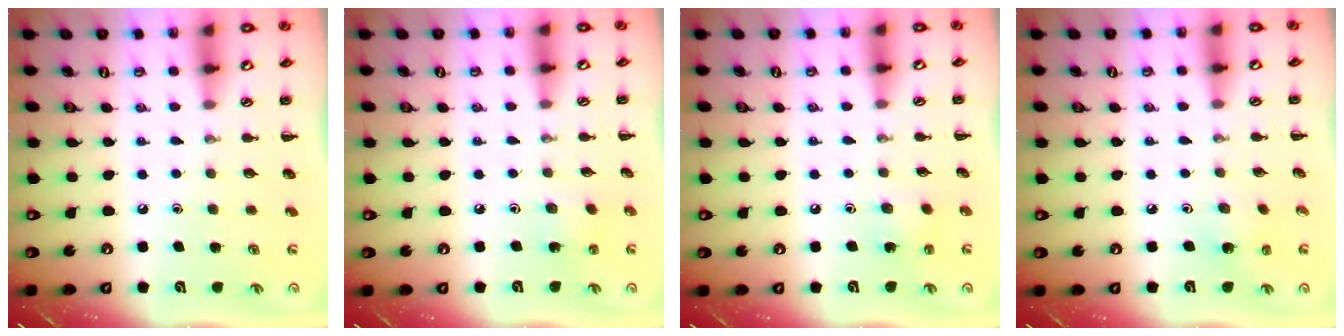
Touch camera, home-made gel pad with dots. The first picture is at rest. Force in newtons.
{"total": 2.7, "press": 2.6, "slide": 0.8}
{"total": 4.9, "press": 4.7, "slide": 1.5}
{"total": 2.0, "press": 1.9, "slide": 0.8}